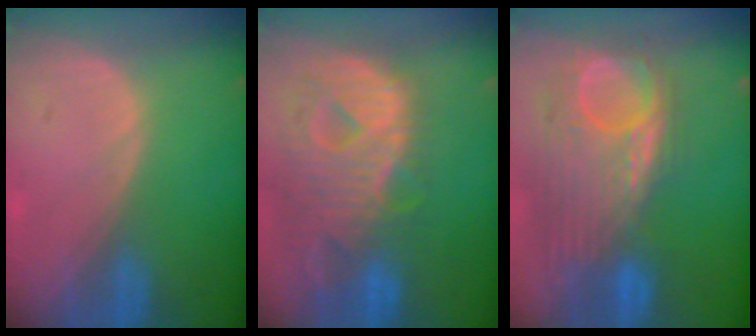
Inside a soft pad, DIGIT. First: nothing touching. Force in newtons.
{"total": 12.8, "press": 10.9, "slide": 6.8}
{"total": 12.0, "press": 10.4, "slide": 6.0}